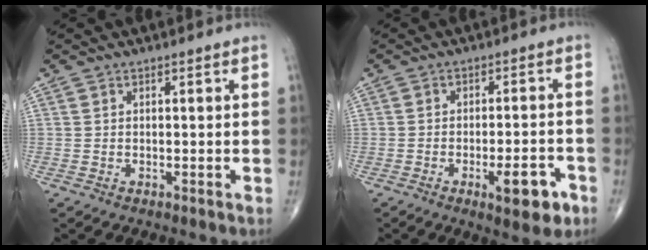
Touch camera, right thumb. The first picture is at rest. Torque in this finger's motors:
{"motor_torque": [1.26, 1.16, 0.58, -0.87, 0.28]}